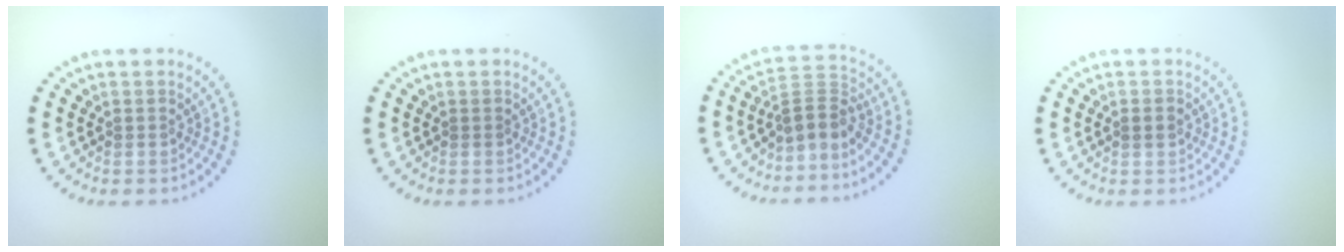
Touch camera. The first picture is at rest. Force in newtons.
{"total": 0.0}
{"total": 2.8, "press": 1.9, "slide": 2.1}
{"total": 1.3, "press": 1.3, "slide": 0.2}